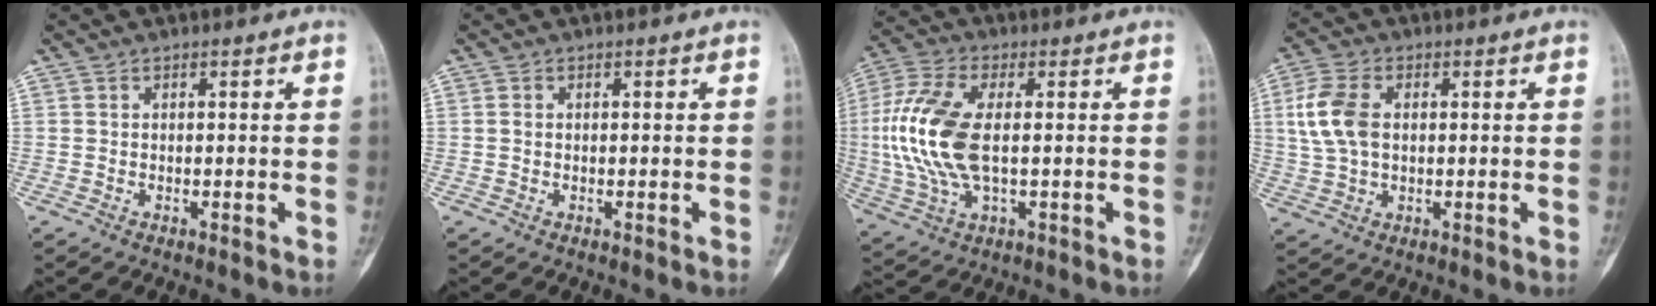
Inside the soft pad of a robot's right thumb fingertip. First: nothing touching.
{"total": 0.6, "force": [0.0, 0.4, 0.4], "torque": [-0.008, 0.000, -0.002]}
{"total": 15.3, "force": [0.3, 7.4, 13.4], "torque": [-0.306, 0.003, 0.006]}
{"total": 8.8, "force": [1.3, 5.6, 6.6], "torque": [-0.147, 0.008, 0.027]}